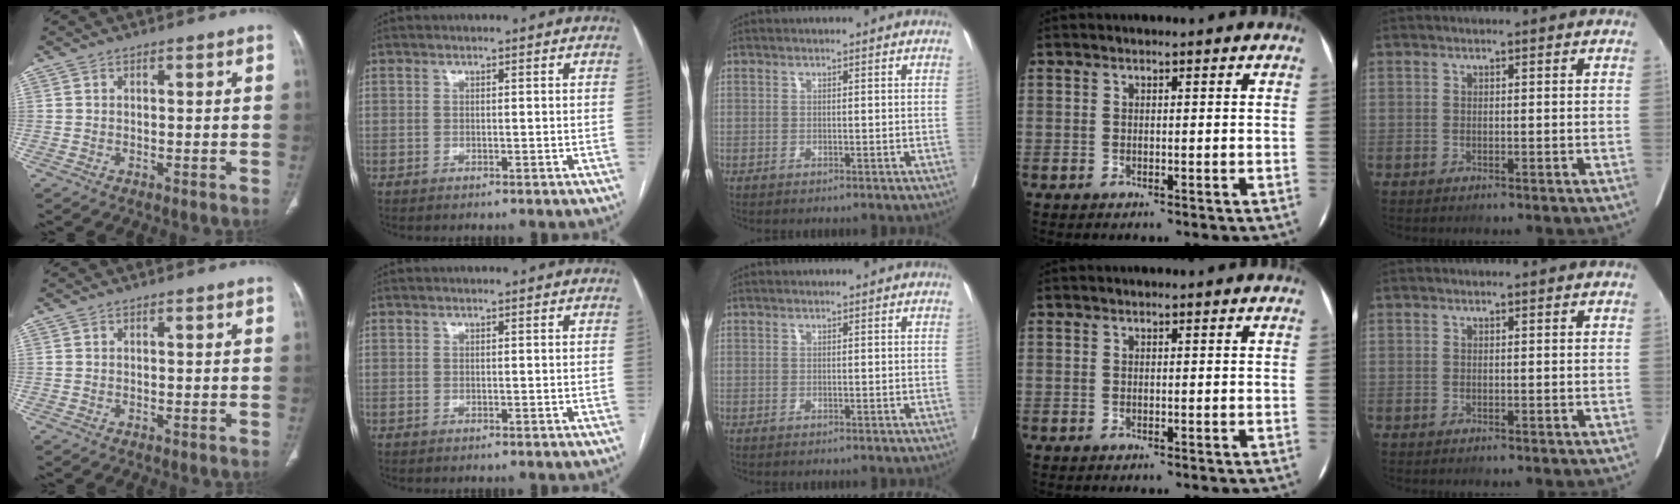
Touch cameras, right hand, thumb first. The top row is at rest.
{}